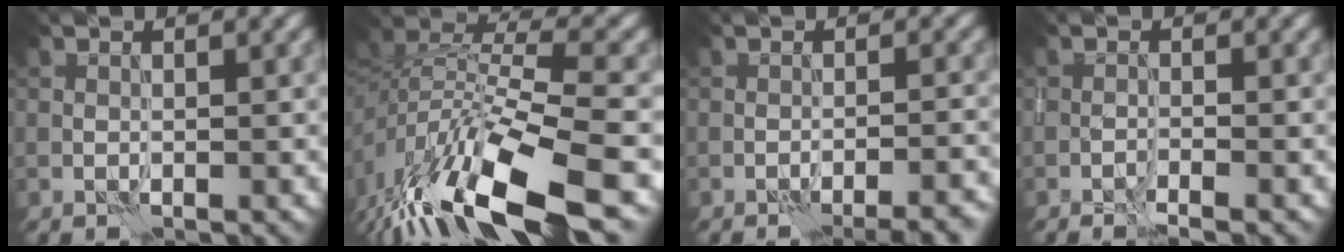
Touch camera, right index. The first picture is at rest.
{"total": 13.5, "force": [-8.3, 4.9, 9.4], "torque": [-0.187, 0.000, -0.142]}
{"total": 5.6, "force": [-4.5, 1.1, 3.0], "torque": [-0.025, 0.016, -0.051]}
{"total": 1.7, "force": [-1.3, 0.1, 1.0], "torque": [-0.017, -0.001, -0.028]}